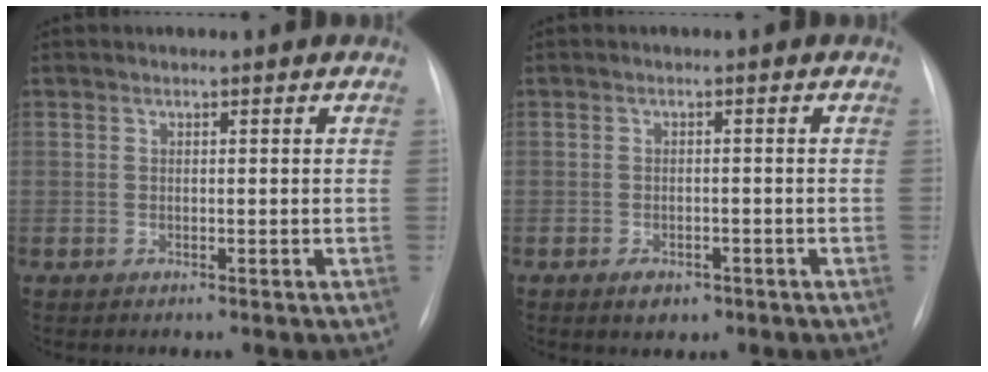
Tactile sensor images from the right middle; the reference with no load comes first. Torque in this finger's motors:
{"motor_torque": [-0.15, -0.06, 0.16, 0.03]}